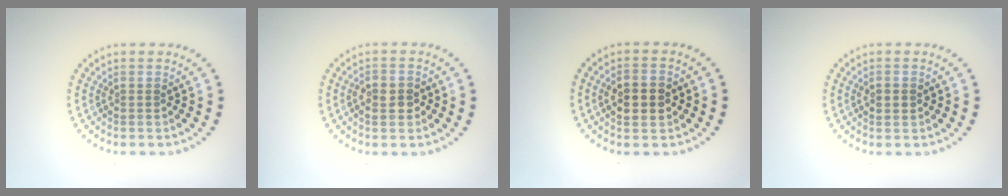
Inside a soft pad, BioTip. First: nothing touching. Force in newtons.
{"total": 2.3, "press": 2.2, "slide": 0.6}
{"total": 3.9, "press": 3.9, "slide": 0.3}
{"total": 1.8, "press": 1.8, "slide": 0.2}